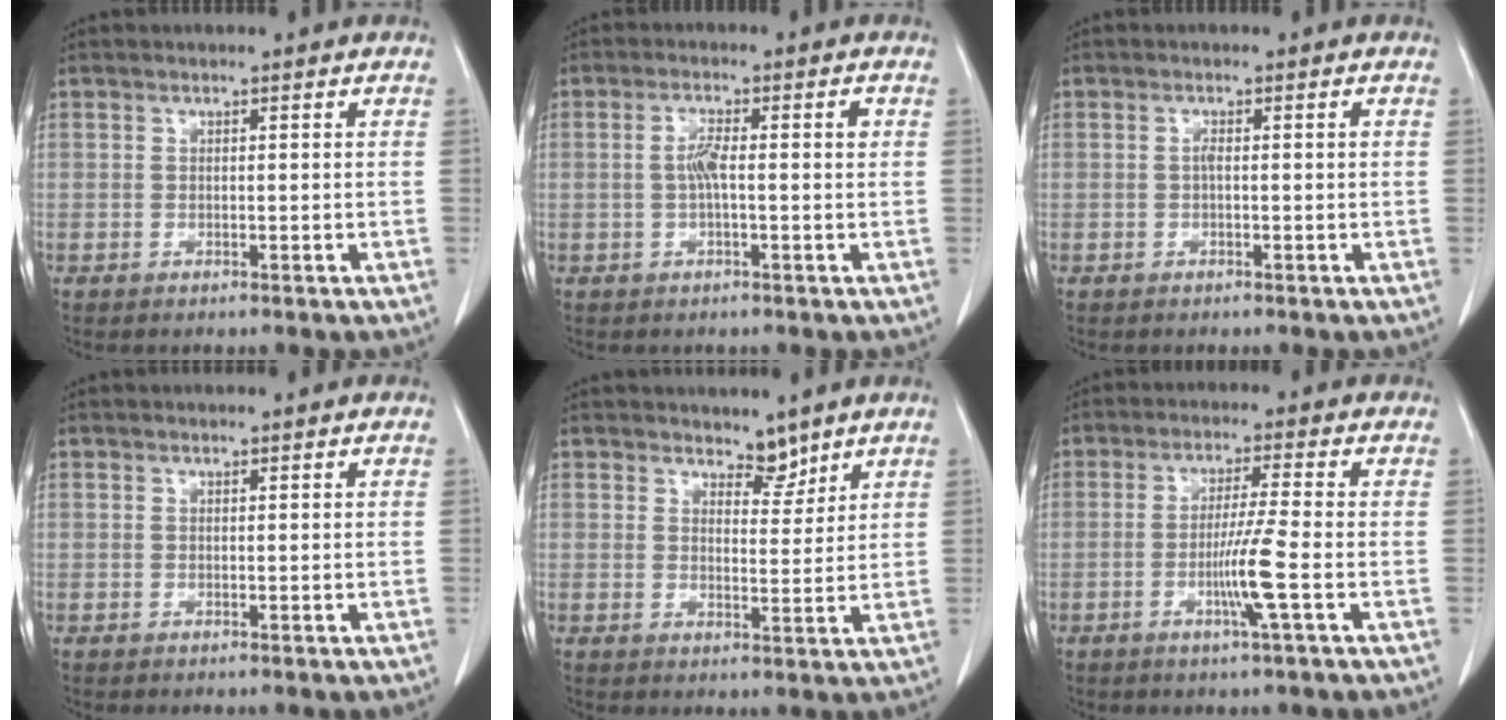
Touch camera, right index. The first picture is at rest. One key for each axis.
{"total": 4.1, "fx": 0.0, "fy": 0.6, "fz": 4.1, "tx": -0.080, "ty": 0.015, "tz": 0.001}
{"total": 1.2, "fx": -0.1, "fy": 0.2, "fz": 1.2, "tx": -0.022, "ty": 0.001, "tz": 0.000}
{"total": 0.0}
{"total": 3.4, "fx": 2.9, "fy": 1.4, "fz": 0.8, "tx": -0.007, "ty": -0.005, "tz": 0.049}
{"total": 6.2, "fx": -1.9, "fy": -1.2, "fz": 5.7, "tx": -0.106, "ty": -0.012, "tz": -0.038}